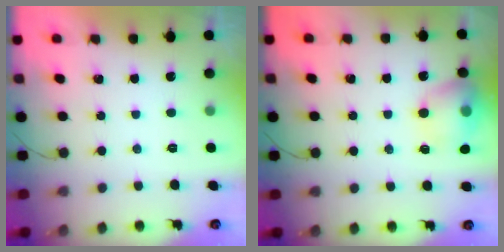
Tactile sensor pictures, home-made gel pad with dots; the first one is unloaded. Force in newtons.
{"total": 13.1, "press": 13.0, "slide": 1.7}